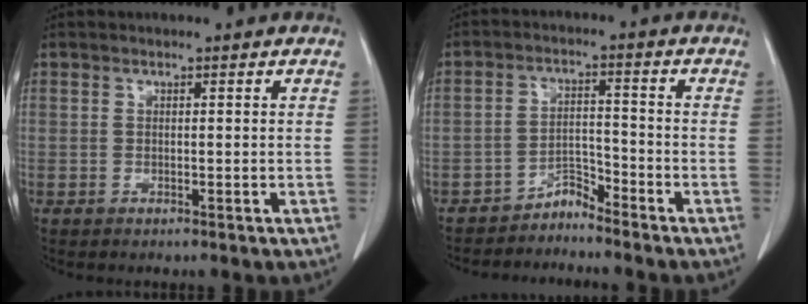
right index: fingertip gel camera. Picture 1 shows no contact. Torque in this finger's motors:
{"motor_torque": [-0.86, -0.68, -0.36, -0.21]}